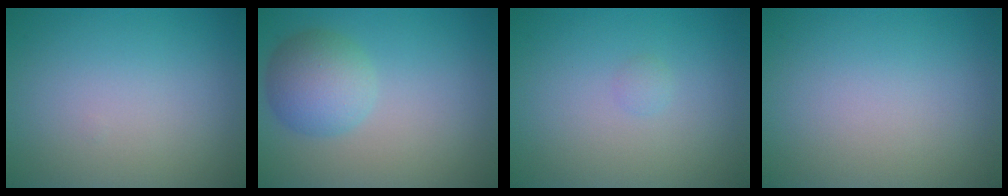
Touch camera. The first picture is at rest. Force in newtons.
{"total": 4.2, "press": 4.2, "slide": 0.1}
{"total": 0.5, "press": 0.5, "slide": 0.0}
{"total": 0.0}